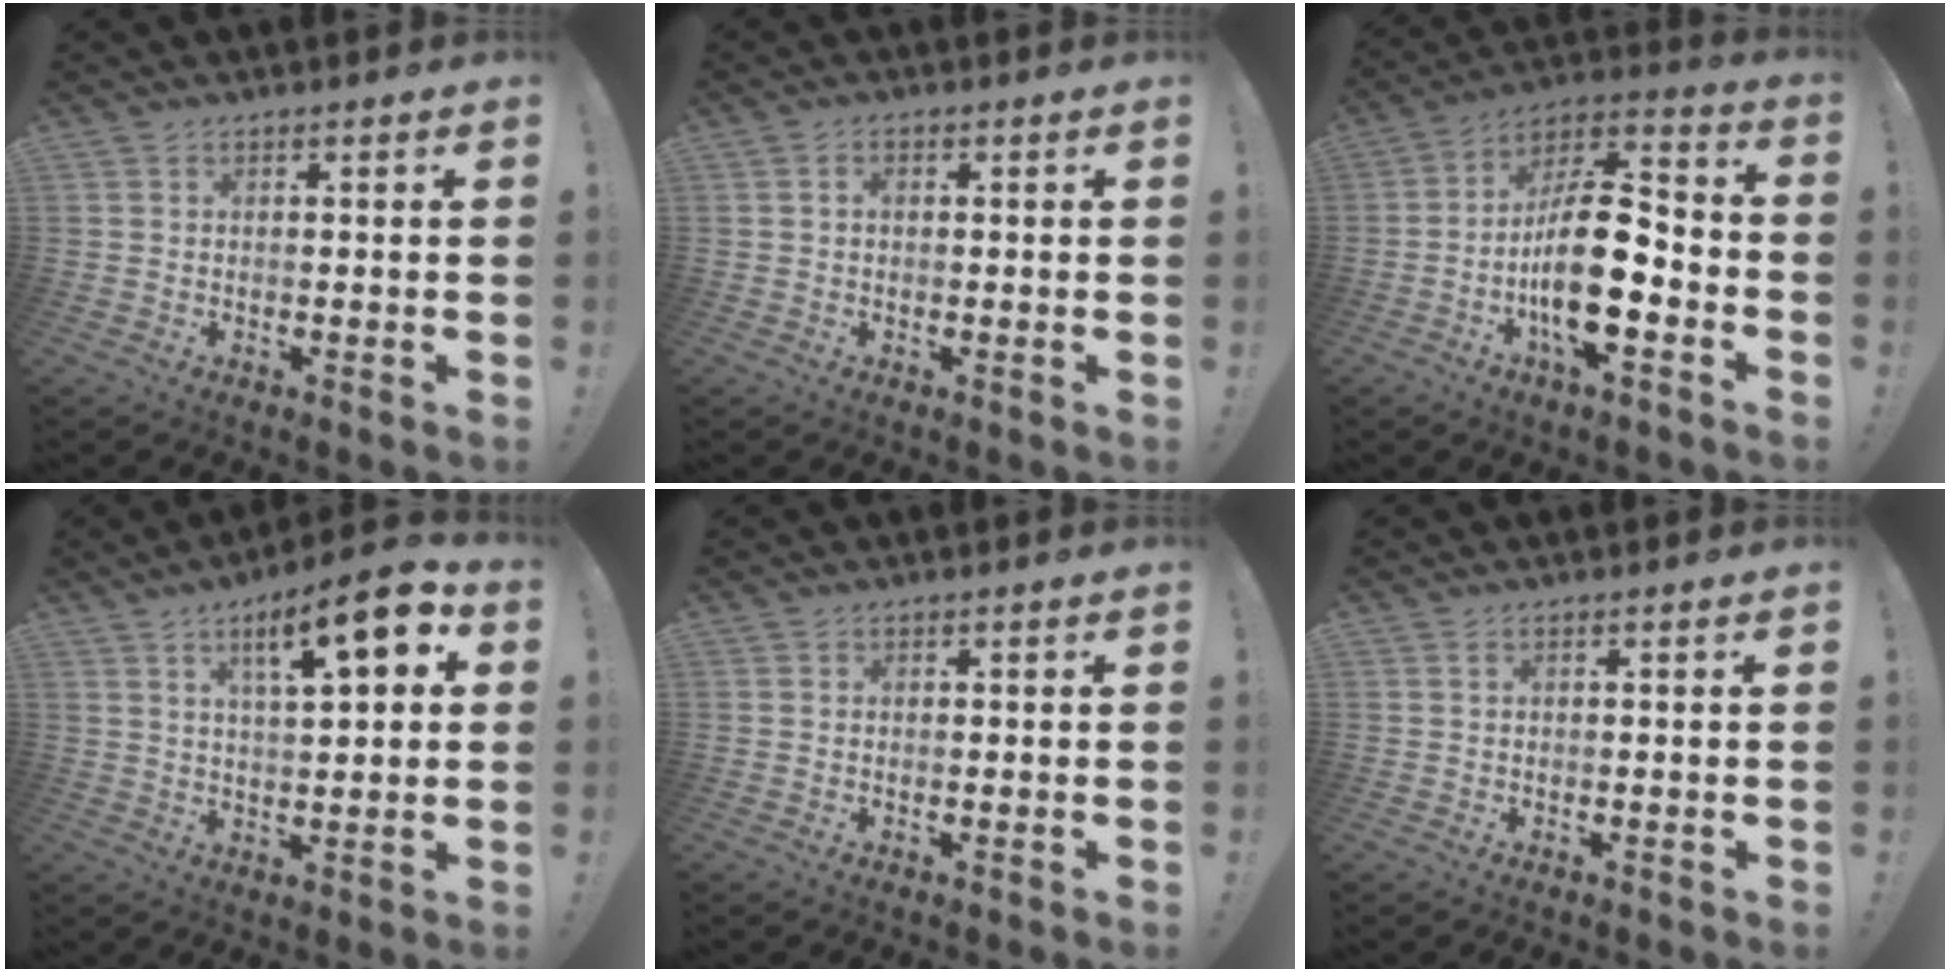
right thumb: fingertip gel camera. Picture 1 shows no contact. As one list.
[{"total": 1.3, "force": [0.0, 1.0, 0.8], "torque": [-0.012, 0.003, -0.002]}, {"total": 19.5, "force": [-5.3, 7.7, 17.1], "torque": [-0.310, 0.028, -0.084]}, {"total": 12.5, "force": [5.3, 3.2, 10.9], "torque": [-0.156, -0.023, 0.078]}, {"total": 0.0}, {"total": 0.7, "force": [0.3, 0.0, 0.6], "torque": [-0.006, -0.001, 0.004]}]